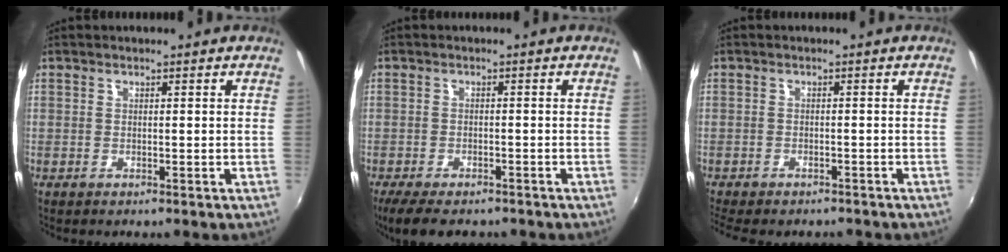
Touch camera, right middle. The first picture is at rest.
{"total": 8.8, "force": [-7.0, 2.8, 4.6], "torque": [-0.104, -0.031, -0.116]}
{"total": 7.1, "force": [-6.0, 2.3, 3.1], "torque": [-0.076, -0.024, -0.091]}